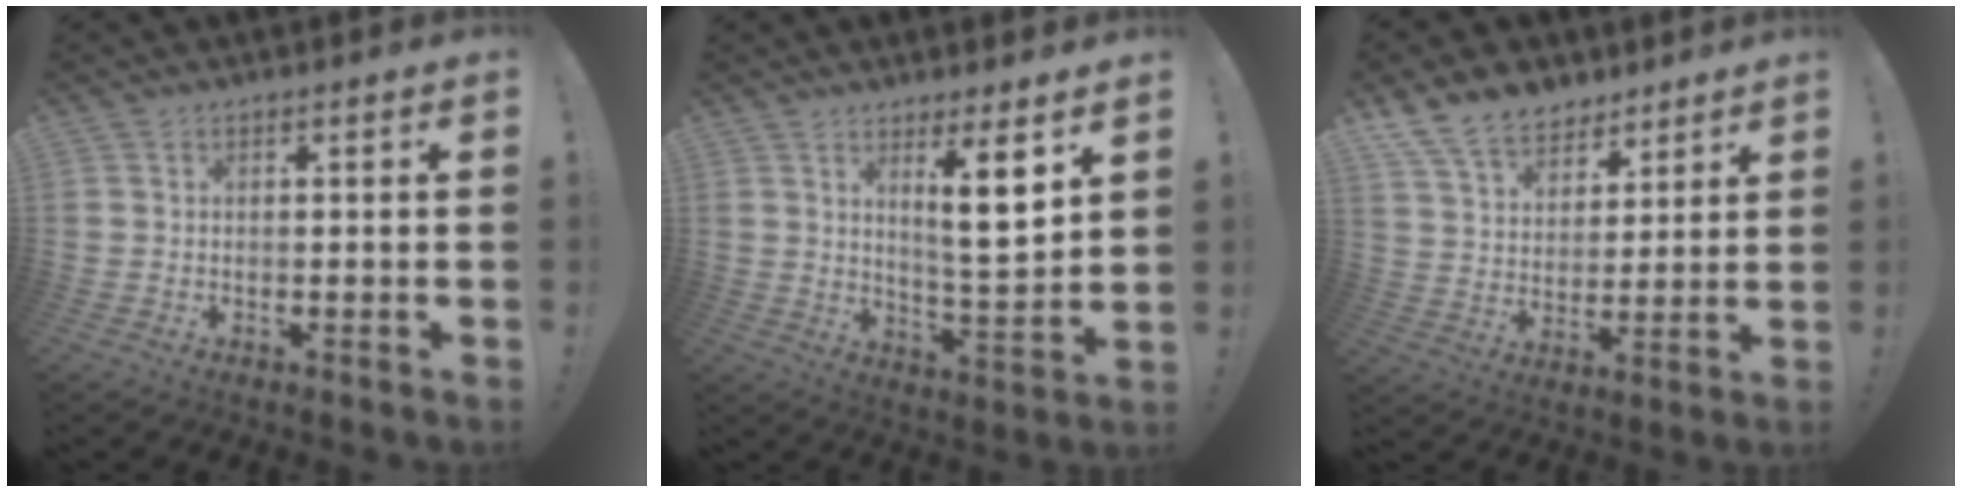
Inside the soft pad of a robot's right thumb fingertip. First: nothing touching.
{"total": 10.3, "force": [5.1, 1.5, 8.8], "torque": [-0.131, -0.029, 0.080]}
{"total": 12.8, "force": [9.6, 7.6, 3.7], "torque": [-0.068, -0.070, 0.187]}